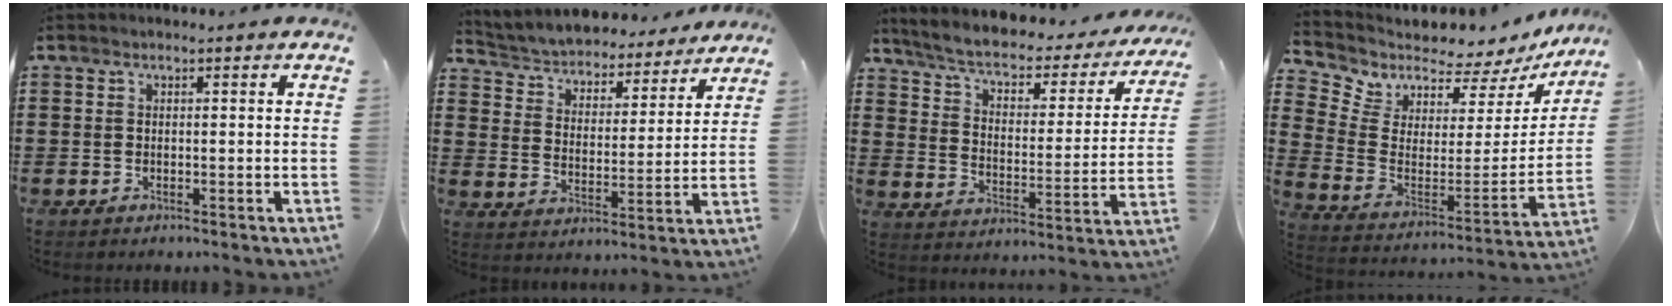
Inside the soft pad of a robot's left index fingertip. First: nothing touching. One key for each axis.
{"total": 4.3, "fx": 4.2, "fy": 0.5, "fz": 0.3, "tx": -0.032, "ty": -0.037, "tz": 0.065}
{"total": 4.1, "fx": 2.7, "fy": 1.6, "fz": 2.7, "tx": -0.066, "ty": -0.023, "tz": 0.037}
{"total": 4.5, "fx": 3.8, "fy": 2.4, "fz": 0.6, "tx": -0.046, "ty": -0.048, "tz": 0.066}